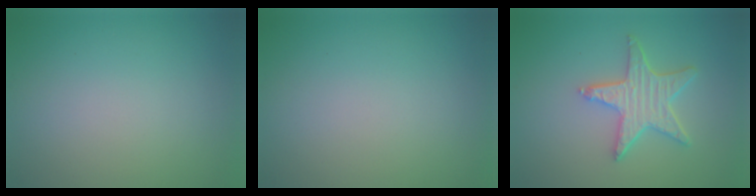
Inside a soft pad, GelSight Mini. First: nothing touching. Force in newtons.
{"total": 0.0}
{"total": 4.1, "press": 3.7, "slide": 1.9}